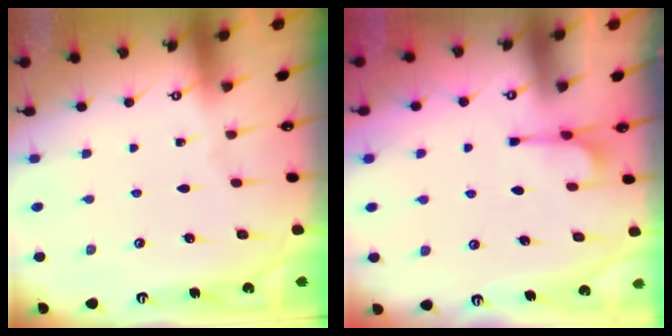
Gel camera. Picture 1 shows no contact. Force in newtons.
{"total": 2.5, "press": 2.2, "slide": 1.2}